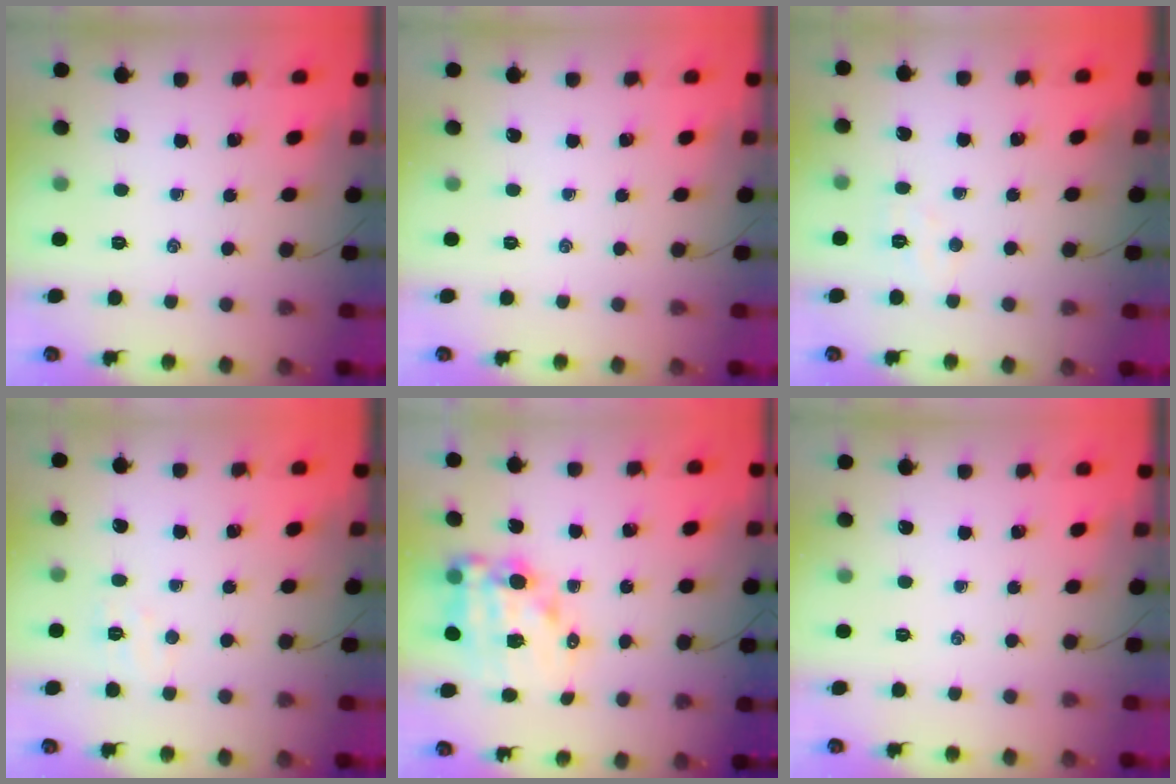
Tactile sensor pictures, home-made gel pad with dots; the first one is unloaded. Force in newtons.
{"total": 0.0}
{"total": 3.8, "press": 3.7, "slide": 0.8}
{"total": 4.2, "press": 4.1, "slide": 1.2}
{"total": 13.8, "press": 13.4, "slide": 3.3}
{"total": 0.0}